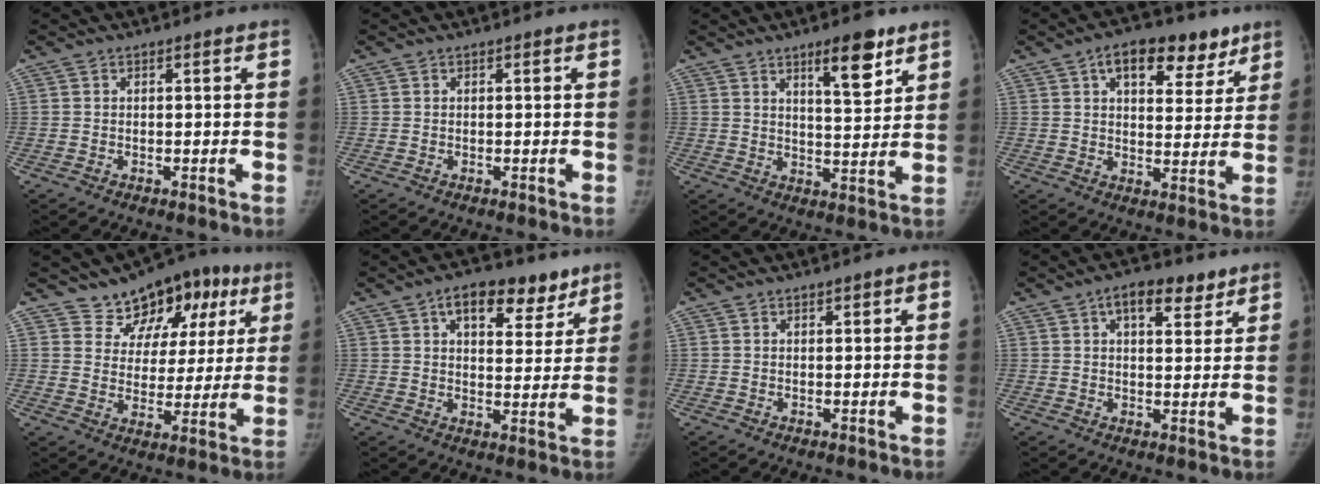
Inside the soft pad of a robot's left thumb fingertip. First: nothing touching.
{"total": 0.0}
{"total": 8.9, "force": [5.5, 2.5, 6.5], "torque": [-0.080, -0.036, 0.085]}
{"total": 13.2, "force": [7.3, 7.1, 8.3], "torque": [-0.075, -0.016, 0.105]}
{"total": 13.6, "force": [7.8, 9.2, 6.3], "torque": [-0.028, -0.016, 0.115]}
{"total": 11.9, "force": [6.9, 6.3, 7.4], "torque": [-0.067, -0.022, 0.099]}
{"total": 1.9, "force": [0.6, 0.7, 1.7], "torque": [-0.020, 0.004, 0.009]}
{"total": 7.8, "force": [4.4, 3.8, 5.2], "torque": [-0.052, -0.014, 0.062]}